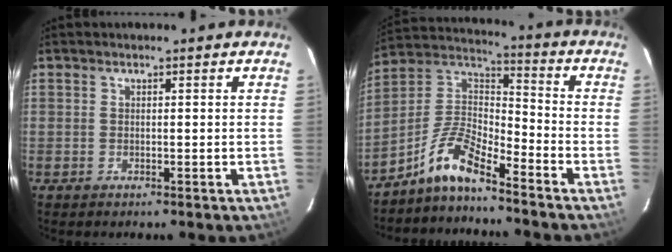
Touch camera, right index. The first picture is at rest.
{"total": 9.6, "force": [-7.6, 2.0, 5.4], "torque": [-0.133, 0.029, -0.160]}